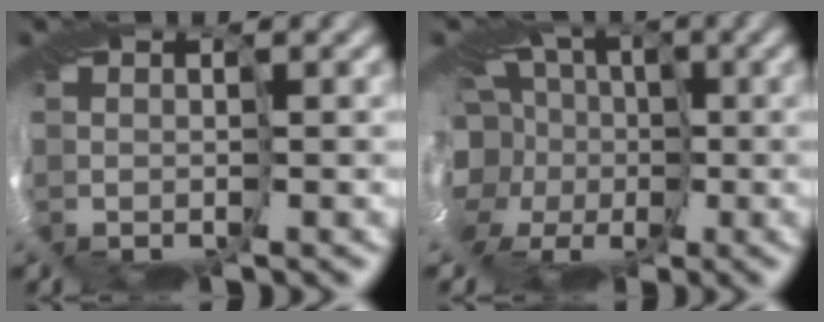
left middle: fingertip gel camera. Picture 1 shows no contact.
{"total": 11.2, "force": [-2.9, 8.6, 6.6], "torque": [-0.100, -0.023, -0.058]}